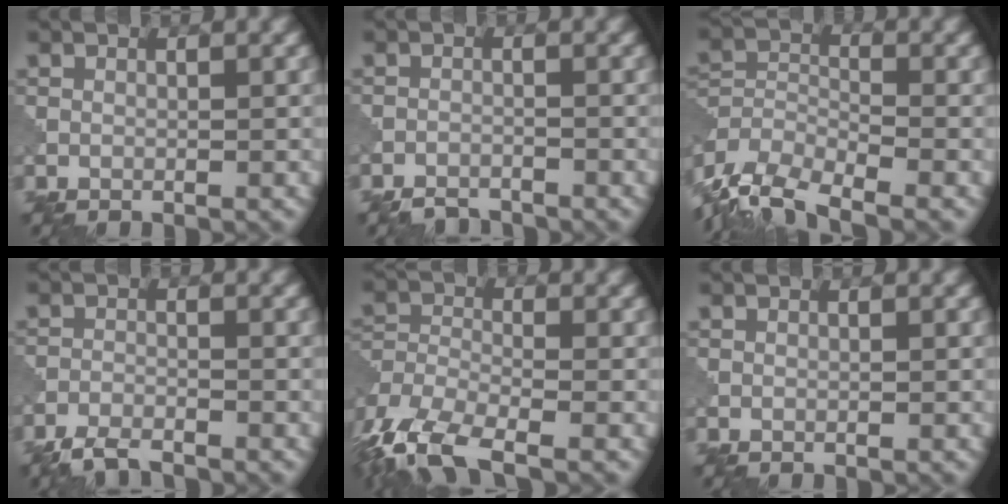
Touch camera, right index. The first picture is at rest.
{"total": 2.3, "force": [-2.1, 0.6, 0.4], "torque": [-0.004, -0.002, -0.043]}
{"total": 7.9, "force": [-6.3, 2.8, 3.9], "torque": [-0.067, -0.009, -0.122]}
{"total": 3.2, "force": [-2.9, 0.6, 1.2], "torque": [-0.026, -0.006, -0.064]}
{"total": 9.8, "force": [-6.7, 3.9, 5.9], "torque": [-0.129, -0.024, -0.133]}
{"total": 0.0}